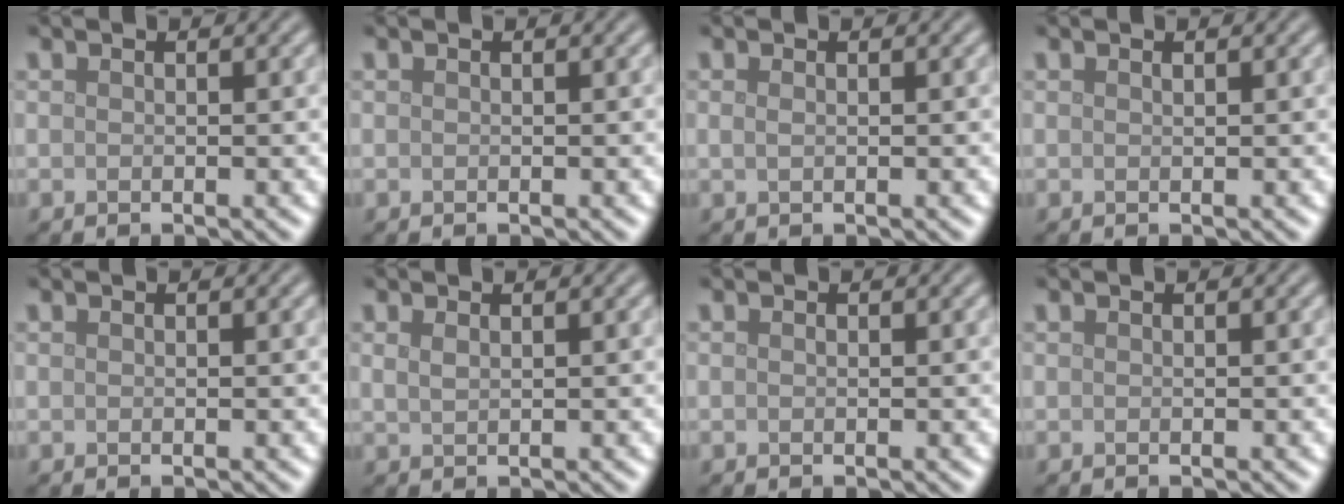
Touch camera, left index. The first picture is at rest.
{"total": 0.0}
{"total": 0.6, "force": [0.2, 0.3, 0.5], "torque": [-0.011, 0.000, 0.003]}
{"total": 0.0}
{"total": 0.0}
{"total": 0.9, "force": [0.6, 0.3, 0.6], "torque": [-0.015, 0.000, 0.013]}
{"total": 0.0}
{"total": 0.0}